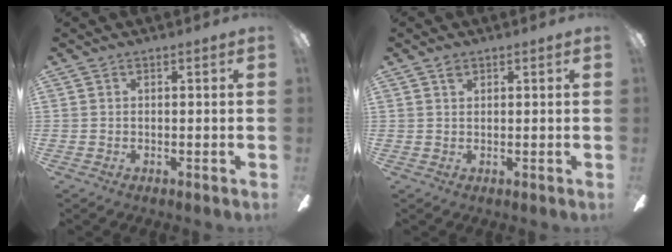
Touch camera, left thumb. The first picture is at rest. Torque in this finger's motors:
{"motor_torque": [0.23, -0.19, 0.52, -0.14, 0.00]}